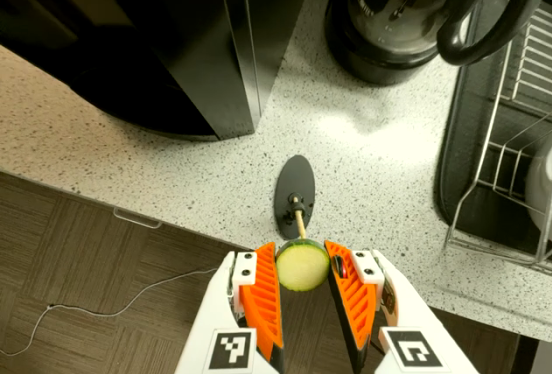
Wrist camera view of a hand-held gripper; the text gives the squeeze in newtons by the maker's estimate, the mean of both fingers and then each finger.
{"total": 10.5, "left": 10.2, "right": 10.7}